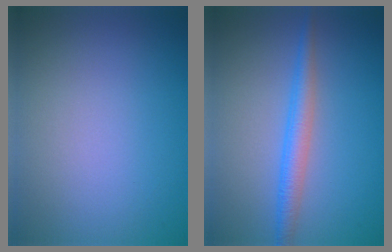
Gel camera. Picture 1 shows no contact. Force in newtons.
{"total": 2.7, "press": 2.7, "slide": 0.1}